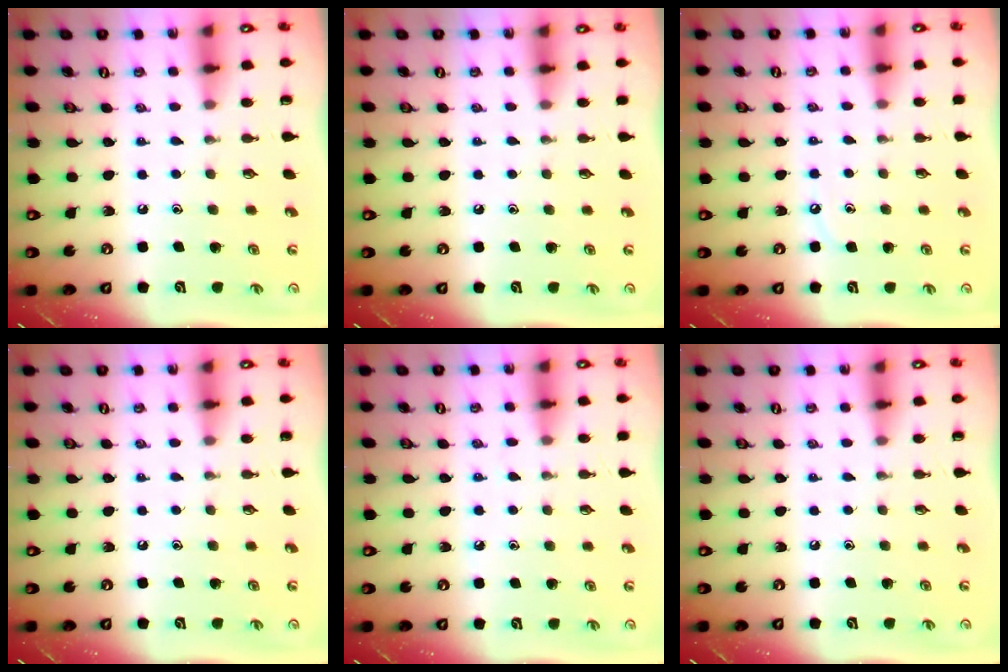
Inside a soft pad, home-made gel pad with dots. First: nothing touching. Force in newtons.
{"total": 2.2, "press": 2.2, "slide": 0.3}
{"total": 4.8, "press": 4.8, "slide": 0.6}
{"total": 0.0}
{"total": 5.6, "press": 5.6, "slide": 0.9}
{"total": 0.0}